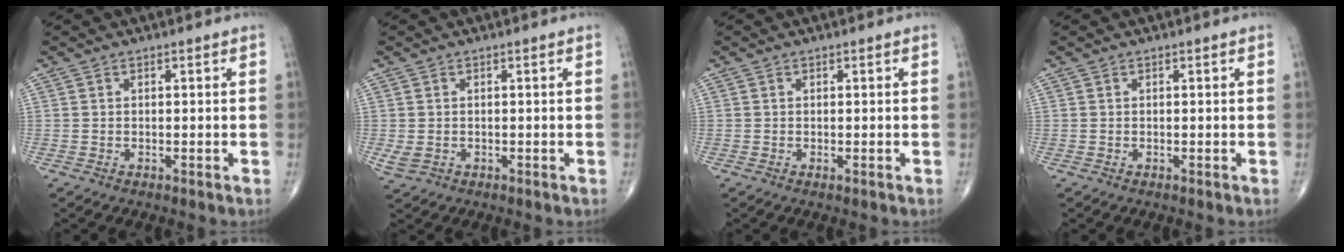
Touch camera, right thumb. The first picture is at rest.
{"total": 2.1, "force": [-0.3, 1.6, 1.3], "torque": [-0.033, 0.002, 0.001]}
{"total": 0.0}
{"total": 0.0}